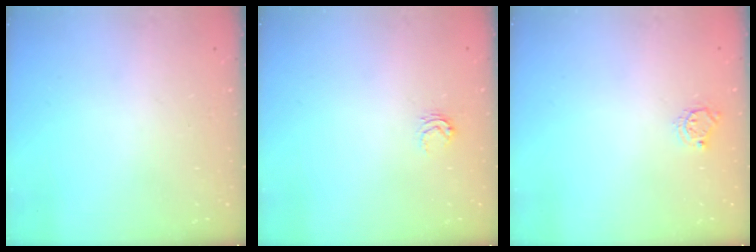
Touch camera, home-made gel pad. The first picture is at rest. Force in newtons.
{"total": 3.3, "press": 3.3, "slide": 0.4}
{"total": 4.5, "press": 4.5, "slide": 0.4}